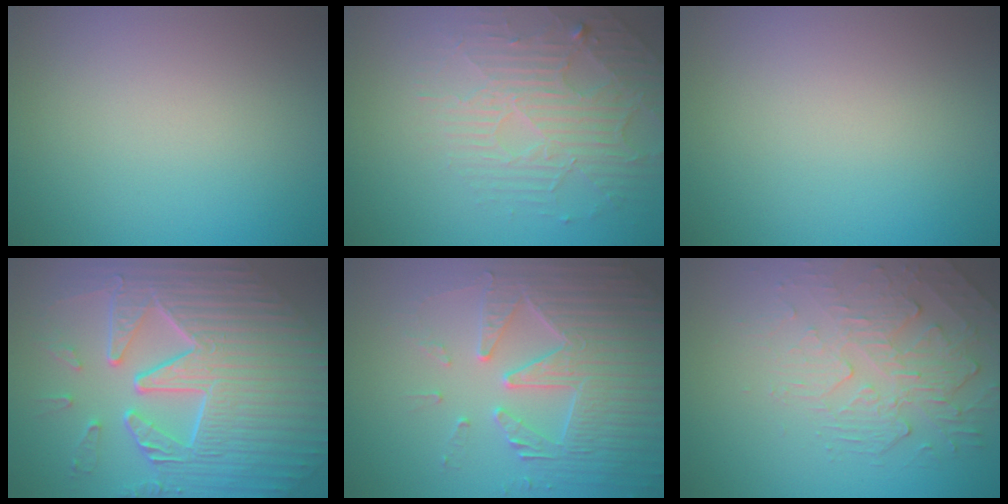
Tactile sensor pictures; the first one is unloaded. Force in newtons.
{"total": 4.6, "press": 3.5, "slide": 3.1}
{"total": 0.0}
{"total": 11.1, "press": 7.7, "slide": 8.0}
{"total": 5.3, "press": 5.2, "slide": 1.1}
{"total": 2.7, "press": 2.1, "slide": 1.7}